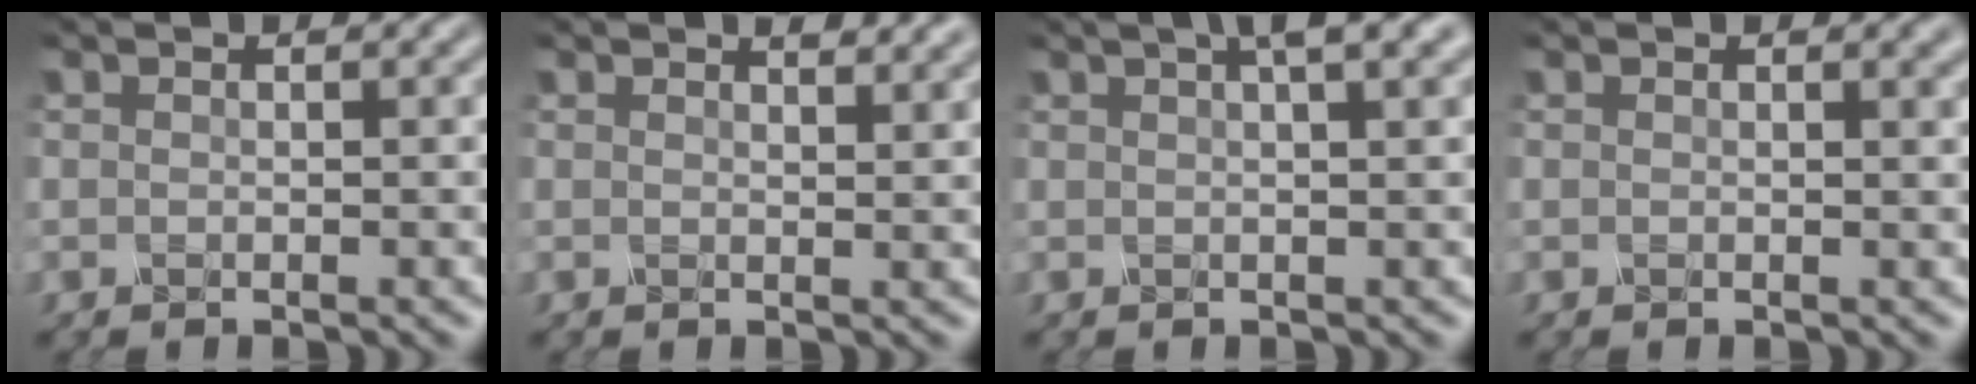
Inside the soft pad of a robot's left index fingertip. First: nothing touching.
{"total": 2.1, "force": [1.8, 0.5, 1.0], "torque": [-0.009, 0.001, 0.021]}
{"total": 4.2, "force": [2.4, 0.9, 3.3], "torque": [-0.033, 0.013, 0.022]}
{"total": 1.4, "force": [1.0, 0.4, 0.9], "torque": [-0.007, 0.002, 0.014]}